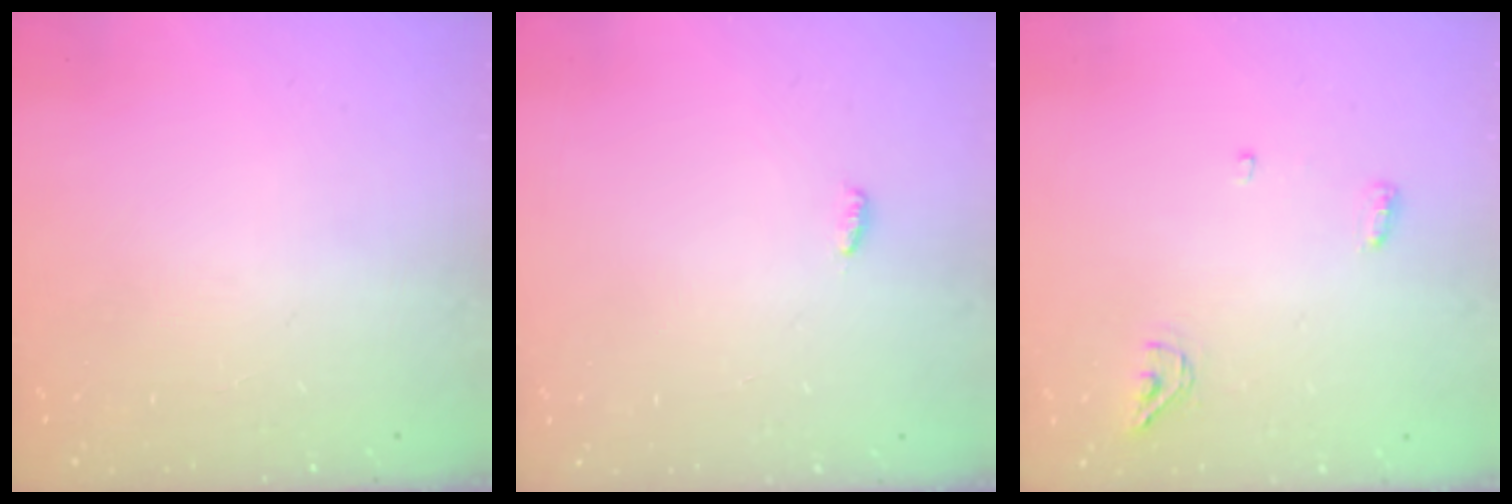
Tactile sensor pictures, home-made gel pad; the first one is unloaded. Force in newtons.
{"total": 3.1, "press": 2.7, "slide": 1.5}
{"total": 6.3, "press": 5.0, "slide": 3.9}